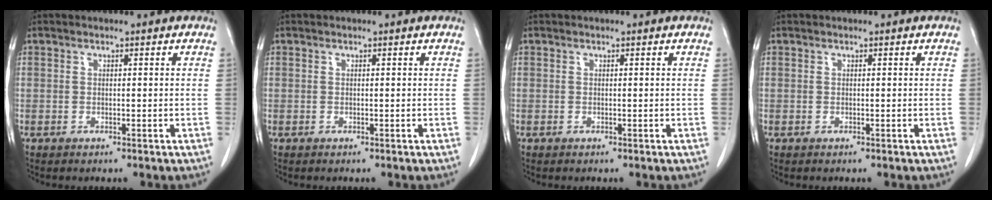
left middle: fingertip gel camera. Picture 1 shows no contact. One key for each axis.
{"total": 0.0}
{"total": 0.0}
{"total": 0.0}